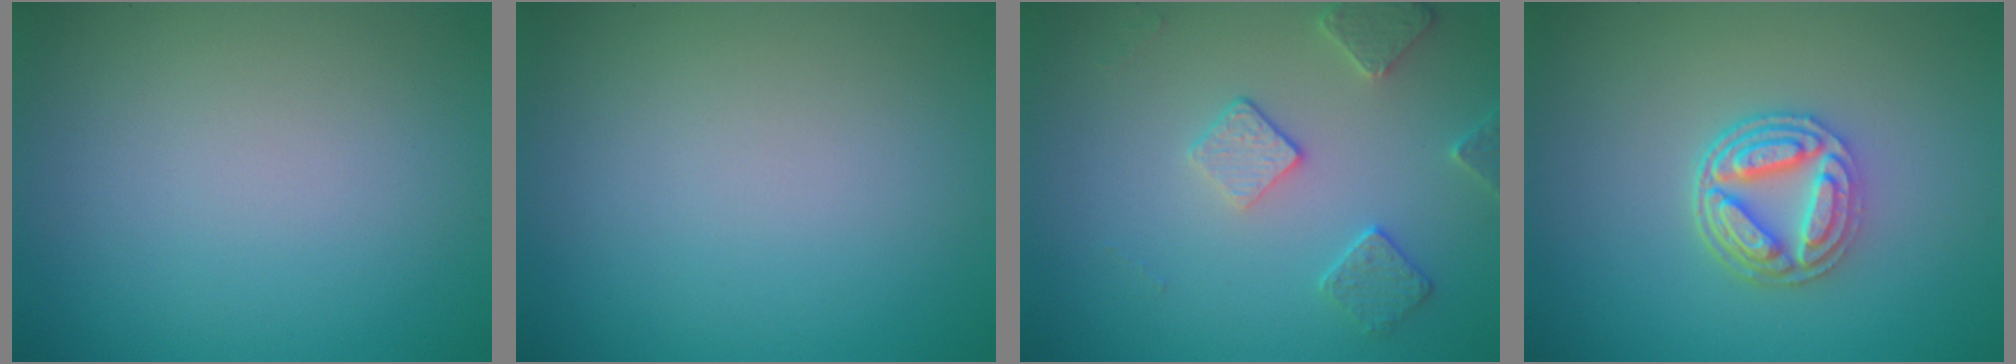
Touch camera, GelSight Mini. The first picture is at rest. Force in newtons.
{"total": 0.0}
{"total": 2.9, "press": 2.8, "slide": 0.9}
{"total": 4.6, "press": 3.7, "slide": 2.7}